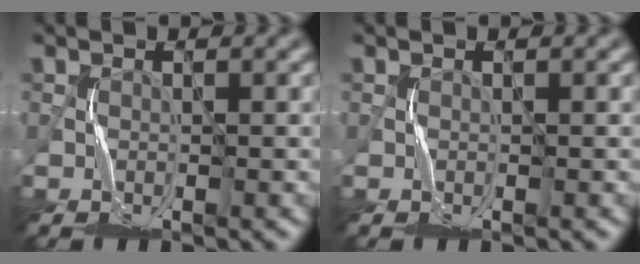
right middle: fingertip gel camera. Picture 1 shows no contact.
{"total": 0.0}